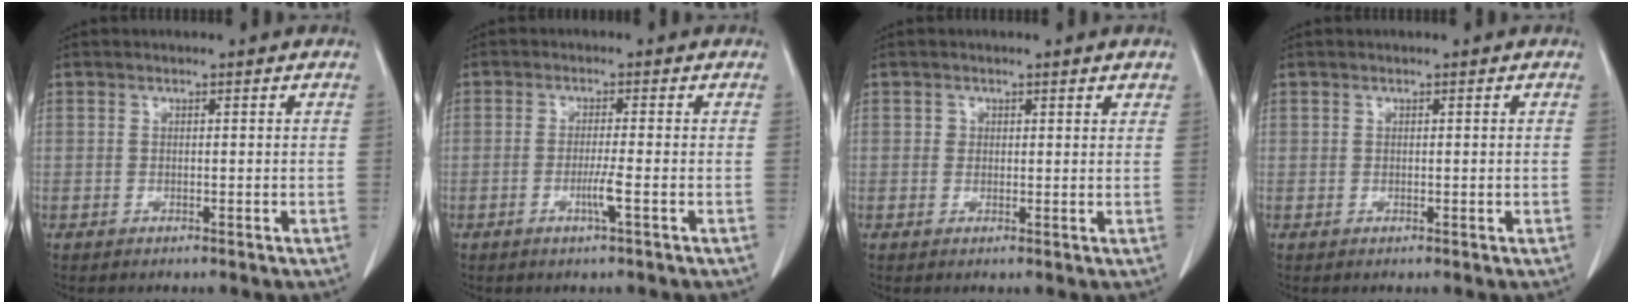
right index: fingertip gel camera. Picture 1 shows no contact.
{"total": 2.8, "force": [-1.0, -0.5, 2.6], "torque": [-0.049, -0.004, -0.018]}
{"total": 1.5, "force": [0.9, 1.2, 0.6], "torque": [0.003, 0.000, 0.006]}
{"total": 0.7, "force": [0.5, 0.4, 0.1], "torque": [0.008, 0.001, 0.010]}